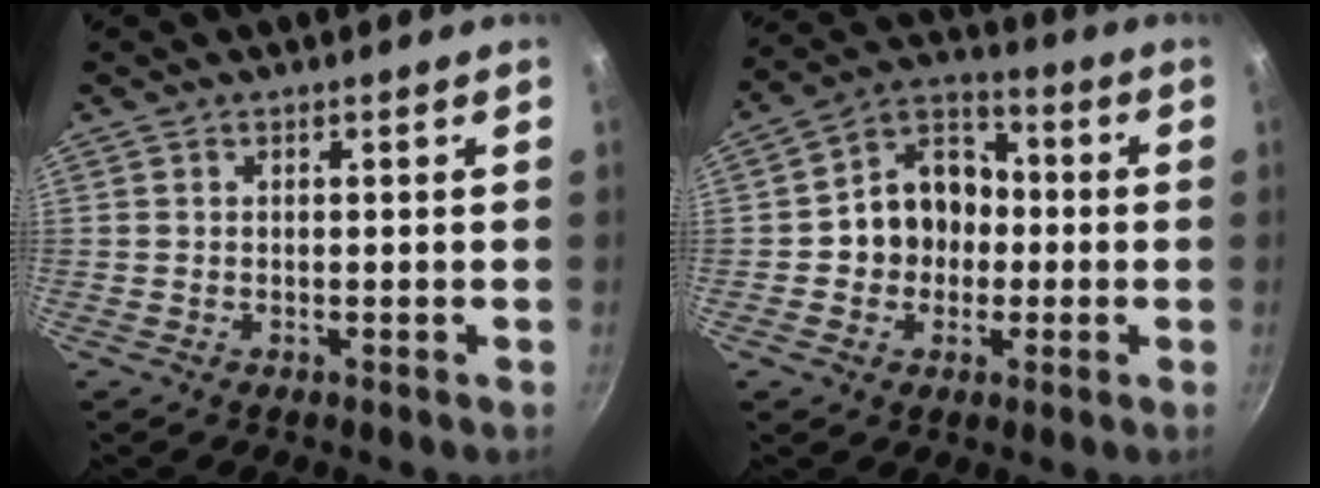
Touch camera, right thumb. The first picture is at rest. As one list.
[{"total": 11.6, "force": [-1.1, 9.9, 6.0], "torque": [-0.051, 0.030, -0.034]}]